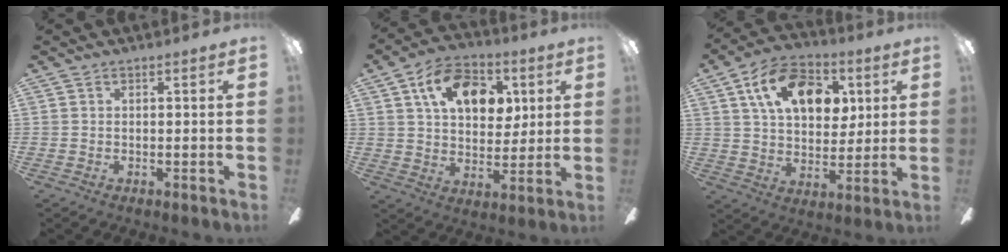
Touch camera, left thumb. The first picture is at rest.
{"total": 14.2, "force": [6.4, 9.1, 8.8], "torque": [-0.135, -0.004, 0.112]}
{"total": 15.9, "force": [7.1, 9.9, 10.2], "torque": [-0.168, 0.000, 0.128]}